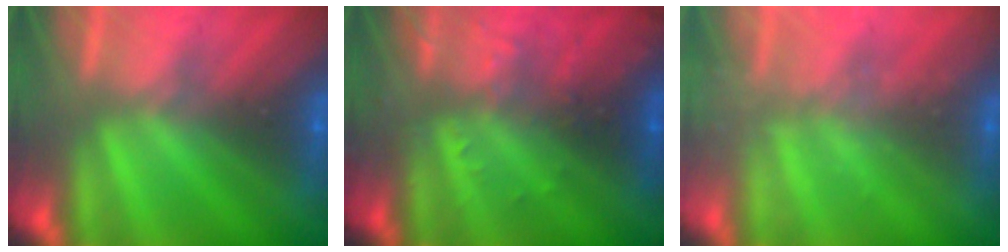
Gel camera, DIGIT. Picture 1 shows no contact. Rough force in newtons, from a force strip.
{"total": 2.9}
{"total": 1.7}